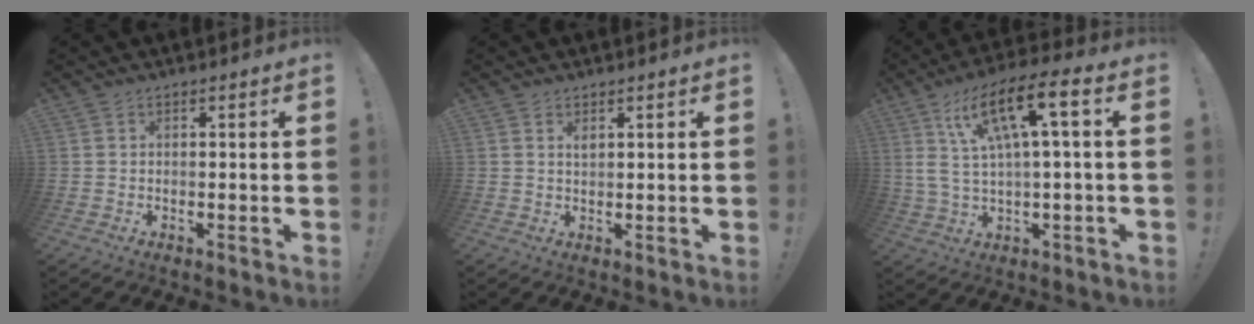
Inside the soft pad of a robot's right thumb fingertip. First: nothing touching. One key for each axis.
{"total": 1.2, "fx": 0.8, "fy": 0.4, "fz": 0.7, "tx": -0.005, "ty": -0.004, "tz": 0.013}
{"total": 15.1, "fx": 4.8, "fy": 3.1, "fz": 14.0, "tx": -0.253, "ty": -0.014, "tz": 0.066}